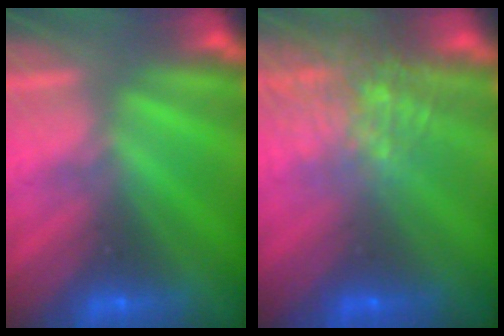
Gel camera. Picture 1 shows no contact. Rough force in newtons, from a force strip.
{"total": 7.1}